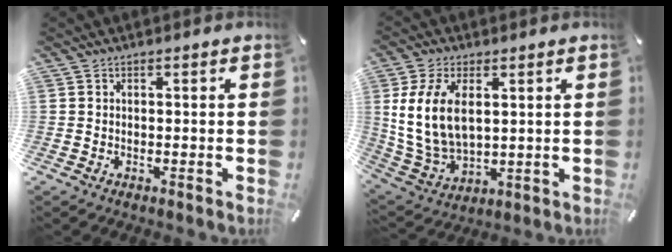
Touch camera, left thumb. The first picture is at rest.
{"total": 12.5, "force": [3.3, 8.1, 9.0], "torque": [-0.214, -0.004, 0.058]}